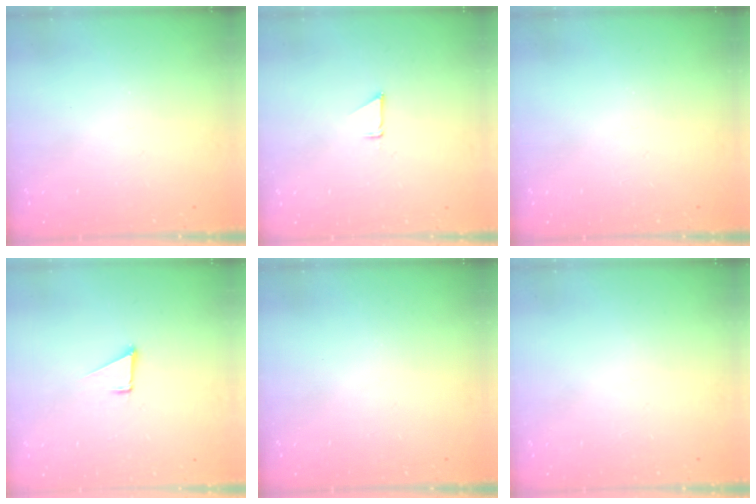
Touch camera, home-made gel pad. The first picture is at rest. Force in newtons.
{"total": 0.9, "press": 0.9, "slide": 0.1}
{"total": 0.0}
{"total": 1.6, "press": 1.5, "slide": 0.1}
{"total": 0.0}
{"total": 0.0}